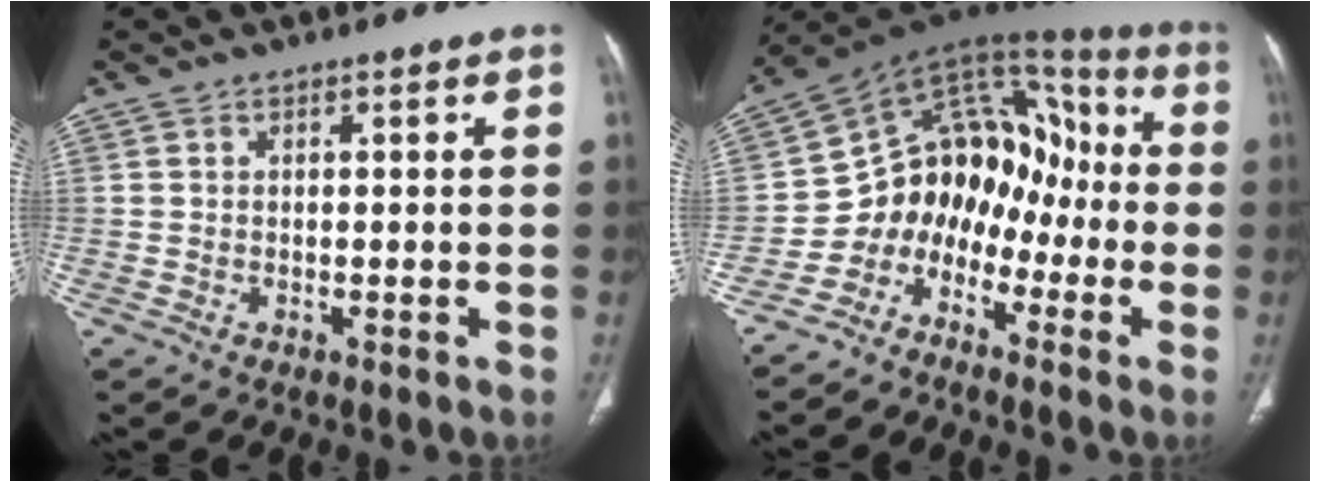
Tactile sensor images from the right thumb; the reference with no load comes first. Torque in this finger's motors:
{"motor_torque": [0.31, 0.19, 0.73, -0.69, 0.08]}